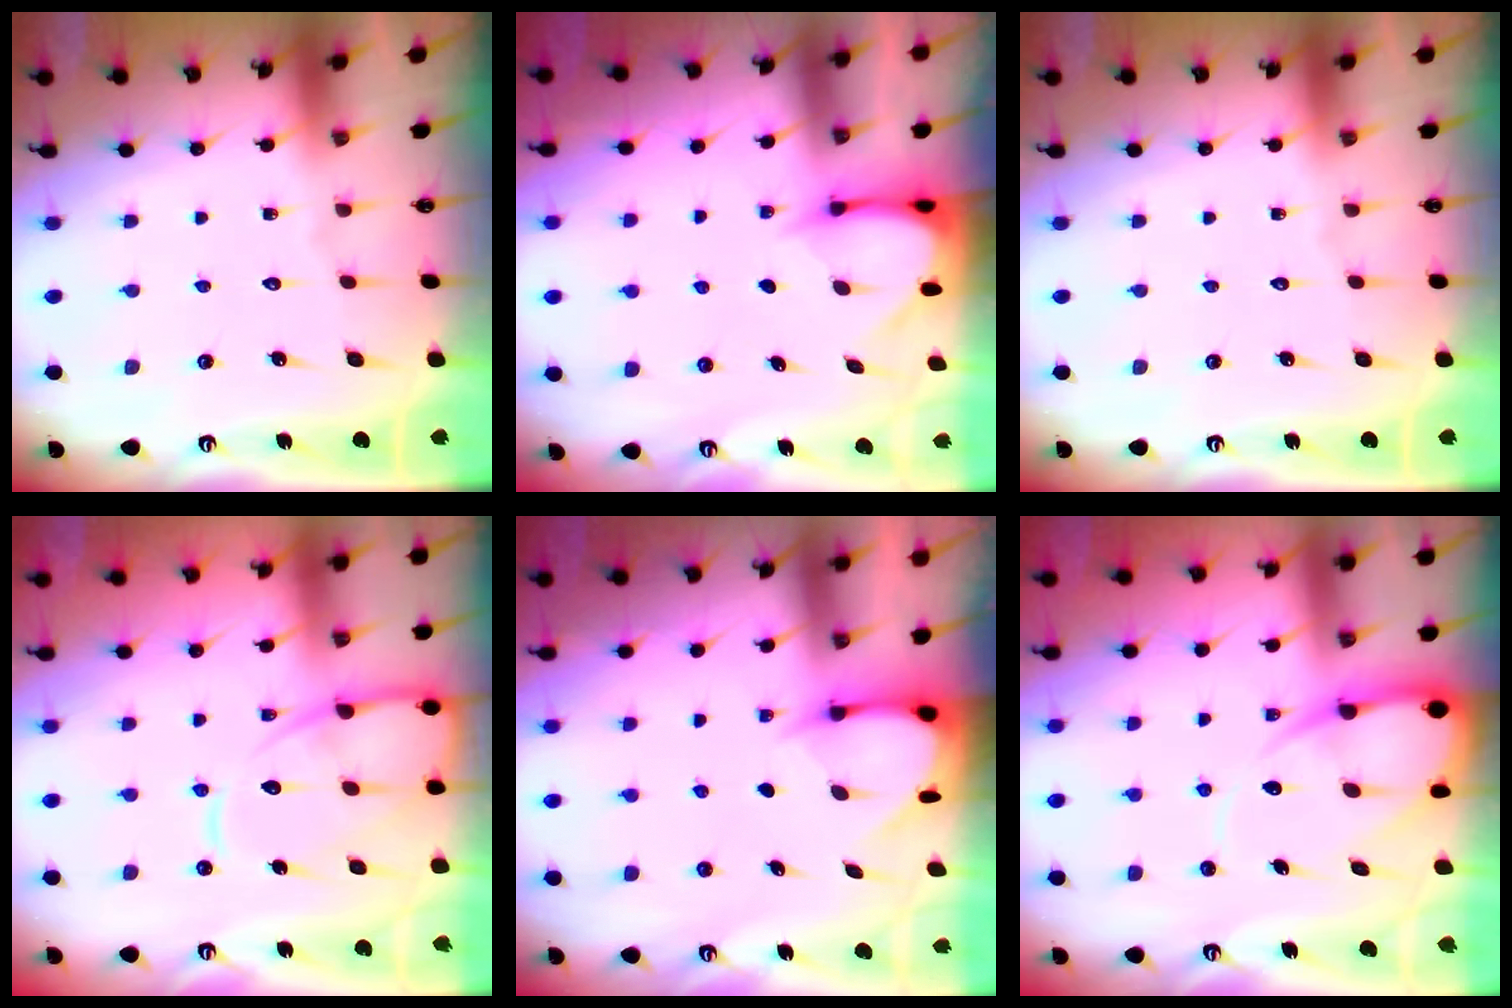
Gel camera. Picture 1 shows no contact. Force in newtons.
{"total": 3.7, "press": 3.6, "slide": 0.3}
{"total": 0.0}
{"total": 12.1, "press": 12.0, "slide": 1.6}
{"total": 3.9, "press": 3.9, "slide": 0.4}
{"total": 11.9, "press": 11.9, "slide": 1.0}